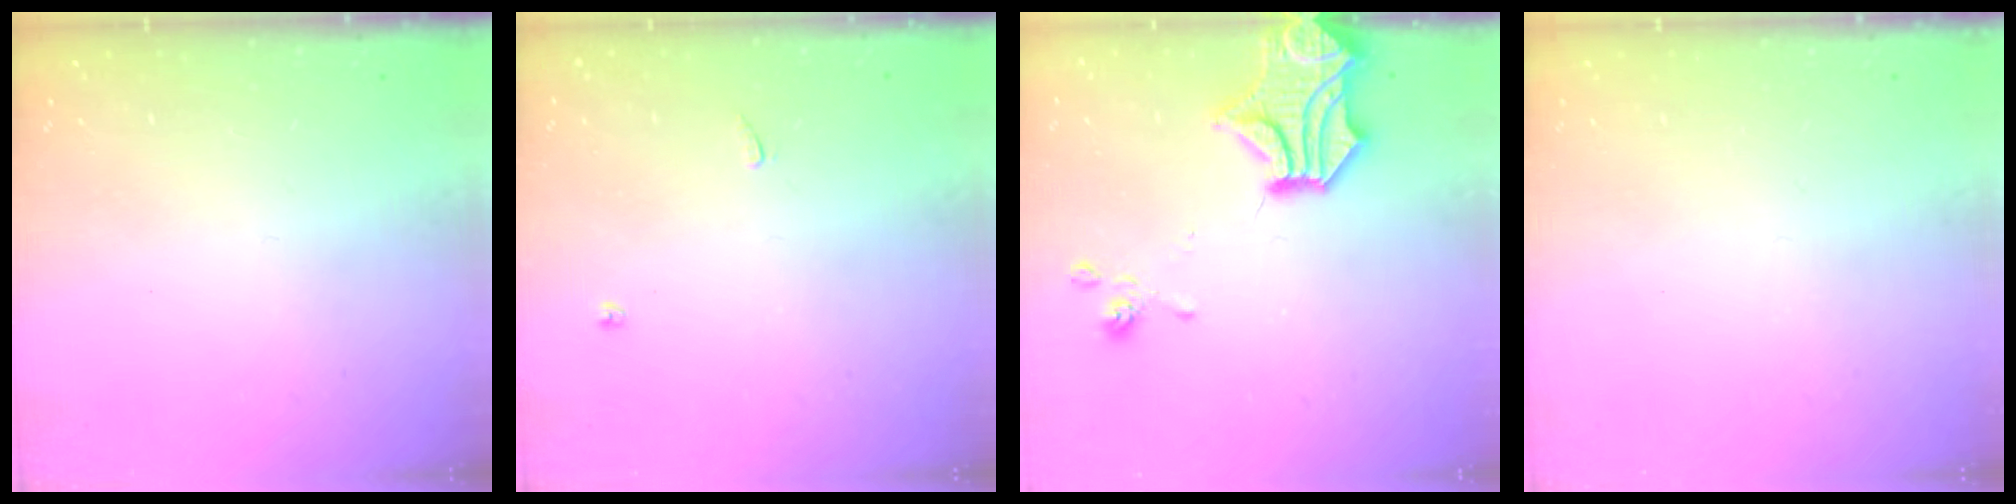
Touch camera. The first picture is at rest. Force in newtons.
{"total": 3.9, "press": 3.9, "slide": 0.3}
{"total": 5.6, "press": 5.1, "slide": 2.5}
{"total": 0.0}